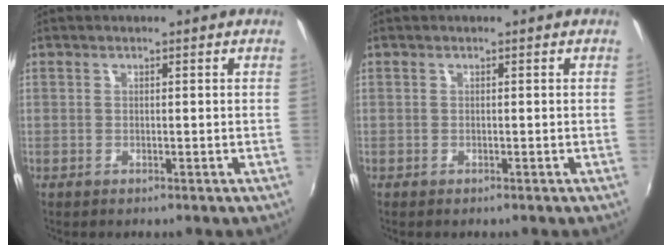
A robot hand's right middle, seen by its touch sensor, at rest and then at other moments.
{"total": 0.0}